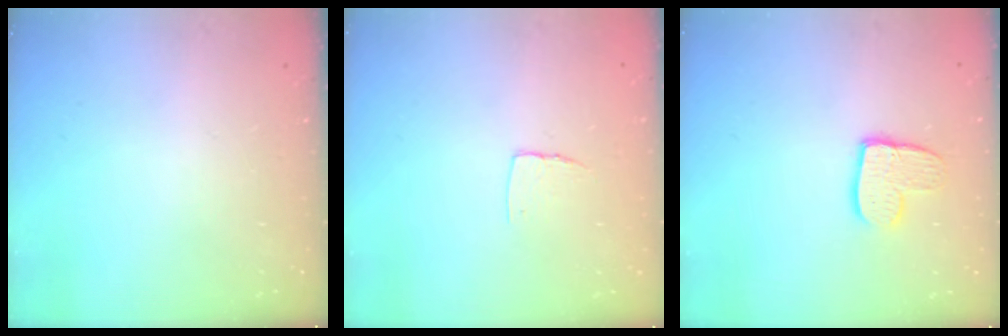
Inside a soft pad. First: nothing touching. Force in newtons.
{"total": 5.1, "press": 5.1, "slide": 0.4}
{"total": 8.9, "press": 8.9, "slide": 0.4}